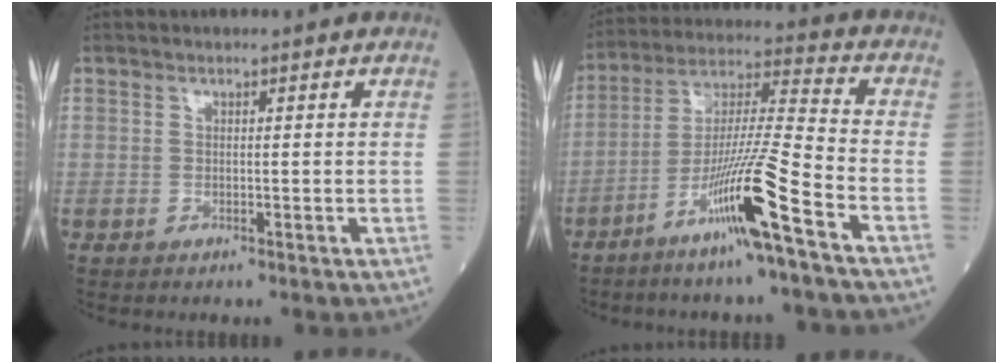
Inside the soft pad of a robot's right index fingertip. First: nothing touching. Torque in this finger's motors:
{"motor_torque": [1.66, -0.48, 1.05, 0.21]}